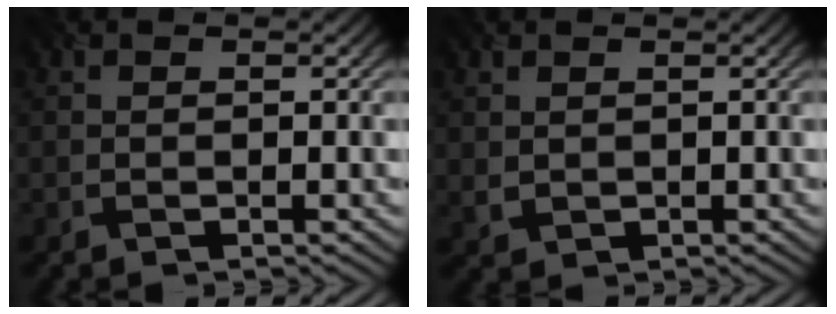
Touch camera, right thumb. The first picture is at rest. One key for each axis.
{"total": 1.1, "fx": 0.9, "fy": 0.6, "fz": 0.0, "tx": -0.010, "ty": -0.006, "tz": 0.020}